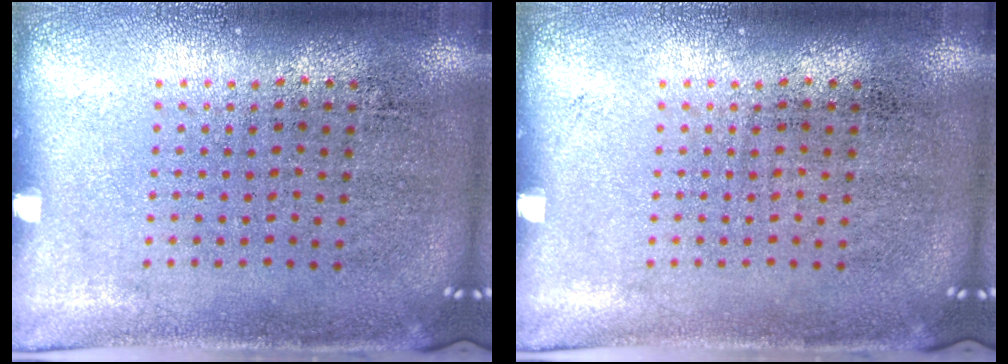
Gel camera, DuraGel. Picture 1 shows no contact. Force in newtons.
{"total": 0.0}